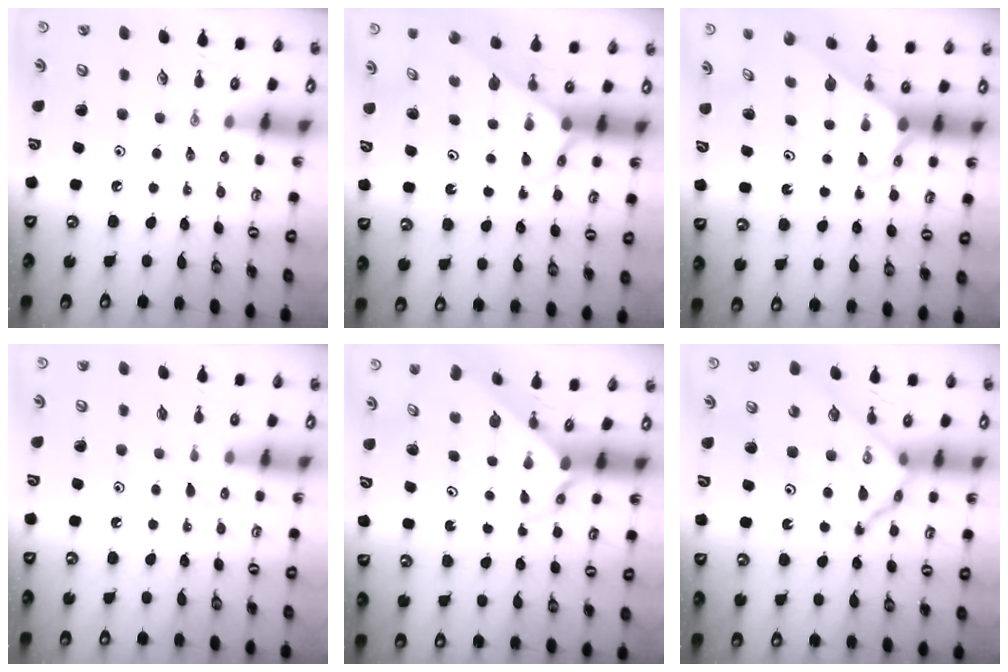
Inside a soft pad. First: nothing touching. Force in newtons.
{"total": 2.5, "press": 2.5, "slide": 0.1}
{"total": 2.3, "press": 2.3, "slide": 0.2}
{"total": 7.6, "press": 7.6, "slide": 0.5}
{"total": 2.4, "press": 2.4, "slide": 0.2}
{"total": 14.0, "press": 14.0, "slide": 1.3}